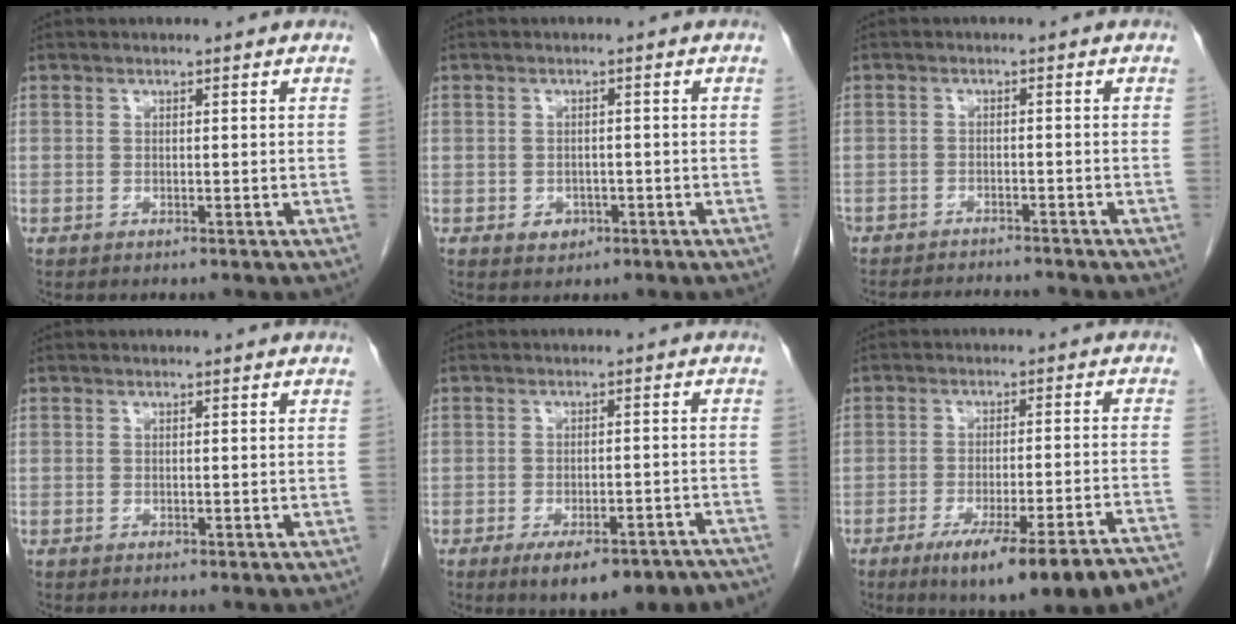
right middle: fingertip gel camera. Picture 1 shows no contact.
{"total": 2.1, "force": [-0.9, 1.7, 0.9], "torque": [-0.012, 0.003, -0.005]}
{"total": 7.0, "force": [-6.7, 0.9, 1.8], "torque": [-0.019, -0.006, -0.098]}
{"total": 0.0}
{"total": 12.4, "force": [-9.8, 3.3, 6.8], "torque": [-0.062, 0.009, -0.123]}
{"total": 17.7, "force": [-13.4, 0.0, 11.5], "torque": [-0.110, -0.008, -0.190]}